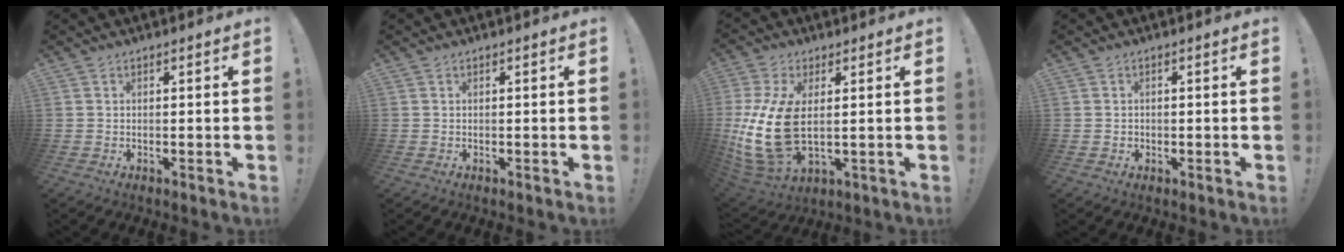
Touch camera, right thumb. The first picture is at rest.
{"total": 0.0}
{"total": 18.0, "force": [1.5, 9.9, 15.0], "torque": [-0.296, -0.016, 0.037]}
{"total": 0.9, "force": [-0.4, 0.8, 0.0], "torque": [-0.006, 0.005, -0.006]}